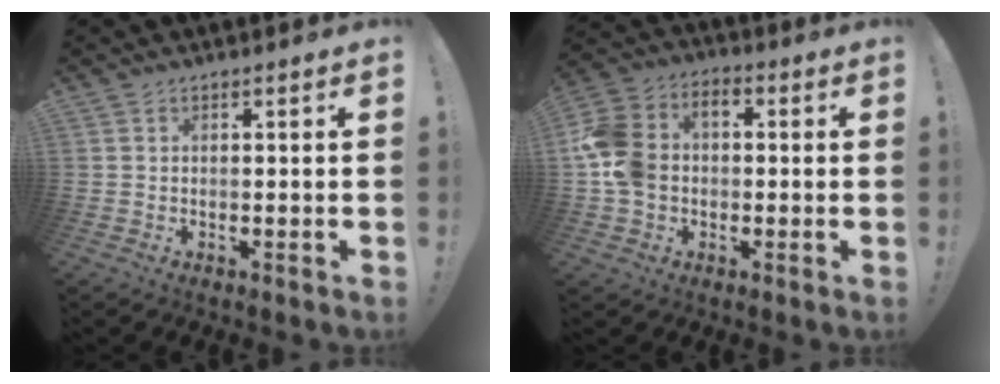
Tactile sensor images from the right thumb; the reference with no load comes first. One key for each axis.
{"total": 12.1, "fx": -1.2, "fy": 9.6, "fz": 7.1, "tx": -0.147, "ty": 0.015, "tz": -0.022}